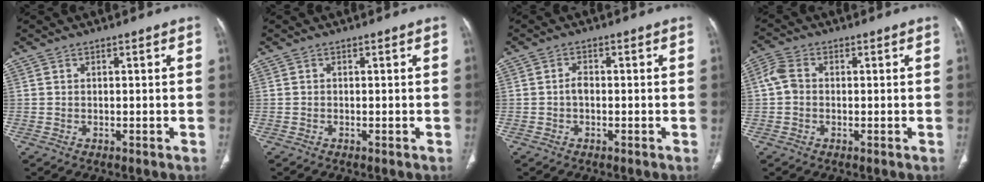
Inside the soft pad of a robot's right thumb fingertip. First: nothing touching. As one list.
[{"total": 0.0}, {"total": 1.5, "force": [-0.3, 0.9, 1.1], "torque": [-0.016, 0.004, -0.008]}, {"total": 3.8, "force": [0.0, 2.9, 2.5], "torque": [-0.059, 0.013, -0.007]}]